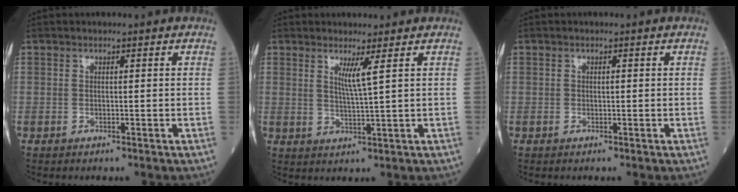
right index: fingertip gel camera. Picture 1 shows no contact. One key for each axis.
{"total": 3.0, "fx": 1.5, "fy": -0.9, "fz": 2.5, "tx": -0.049, "ty": -0.012, "tz": 0.030}
{"total": 0.5, "fx": 0.0, "fy": 0.3, "fz": 0.4, "tx": -0.009, "ty": 0.000, "tz": 0.000}